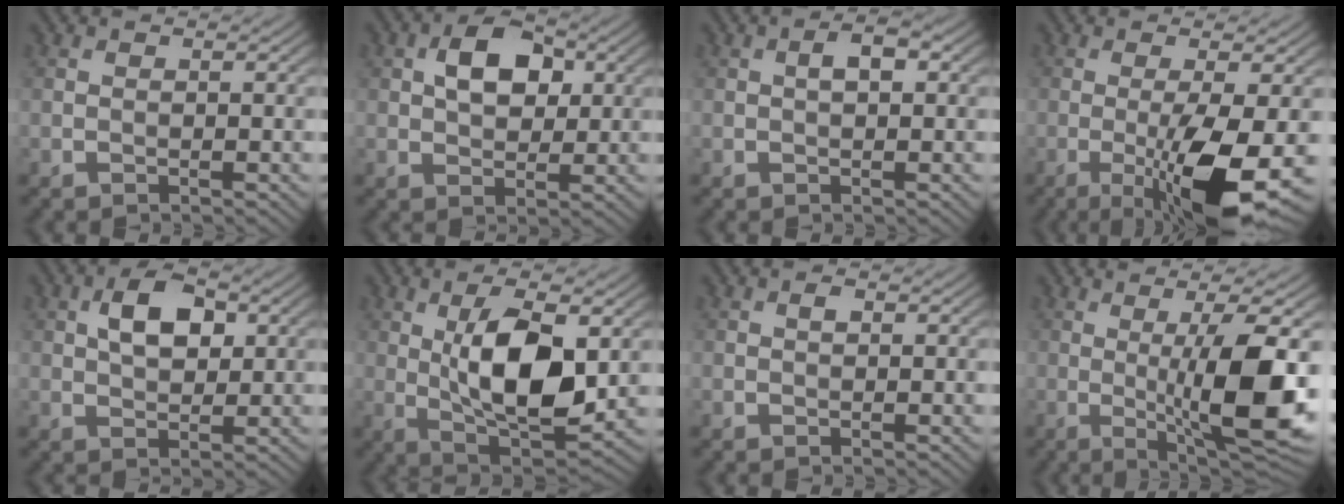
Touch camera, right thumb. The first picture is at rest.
{"total": 6.1, "force": [1.6, 3.9, 4.4], "torque": [-0.074, 0.007, 0.022]}
{"total": 2.5, "force": [0.5, 1.1, 2.2], "torque": [-0.035, 0.006, 0.005]}
{"total": 10.8, "force": [-3.4, 2.1, 10.1], "torque": [-0.158, -0.004, -0.050]}
{"total": 5.7, "force": [1.6, 3.3, 4.4], "torque": [-0.079, 0.005, 0.024]}
{"total": 11.8, "force": [1.1, 5.0, 10.6], "torque": [-0.187, -0.007, 0.026]}
{"total": 0.7, "force": [0.2, 0.4, 0.6], "torque": [-0.009, 0.002, 0.001]}
{"total": 13.1, "force": [-0.4, 2.5, 12.8], "torque": [-0.187, 0.007, -0.002]}